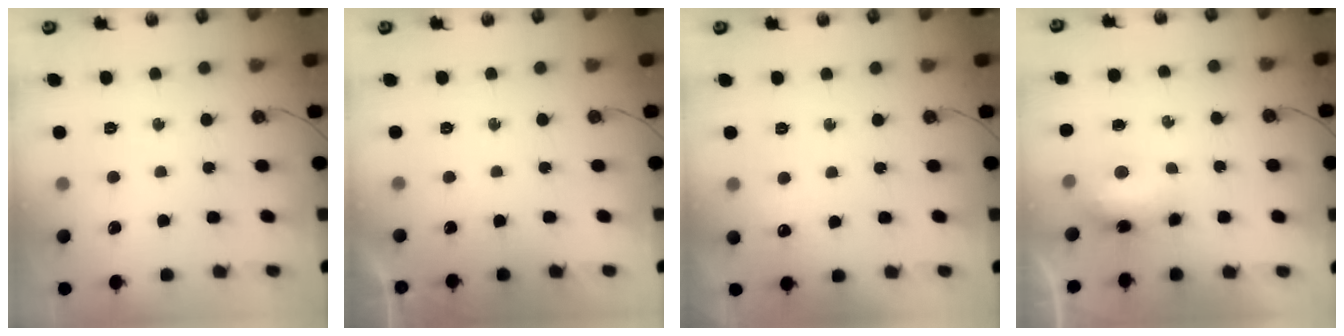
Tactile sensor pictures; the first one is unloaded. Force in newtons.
{"total": 0.0}
{"total": 4.8, "press": 4.8, "slide": 0.7}
{"total": 7.1, "press": 7.1, "slide": 0.7}